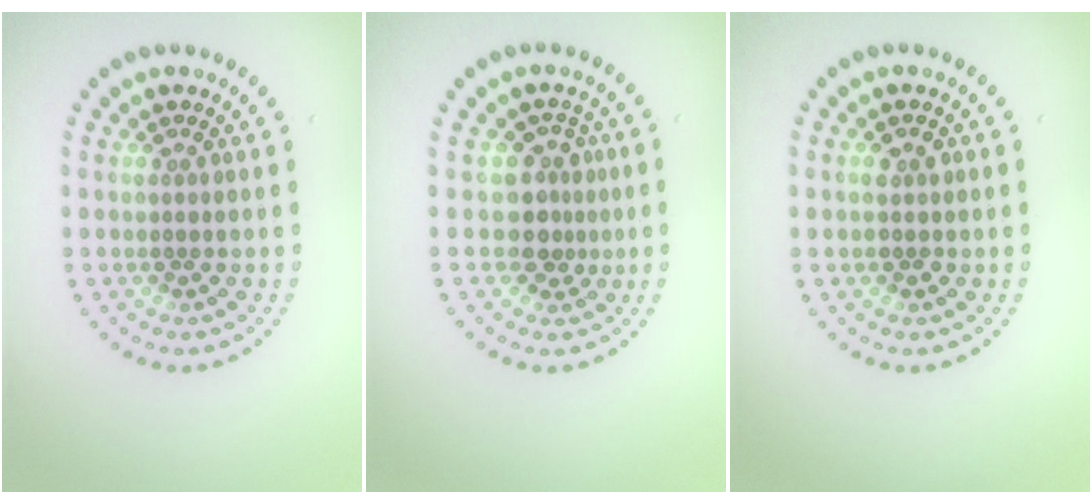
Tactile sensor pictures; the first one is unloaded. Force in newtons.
{"total": 2.5, "press": 1.9, "slide": 1.7}
{"total": 1.4, "press": 1.4, "slide": 0.2}